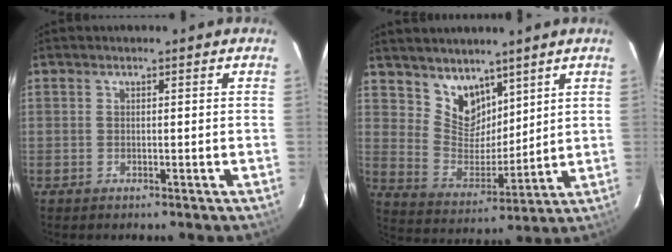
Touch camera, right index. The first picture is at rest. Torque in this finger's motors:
{"motor_torque": [-0.05, 0.24, -0.02, 0.01]}